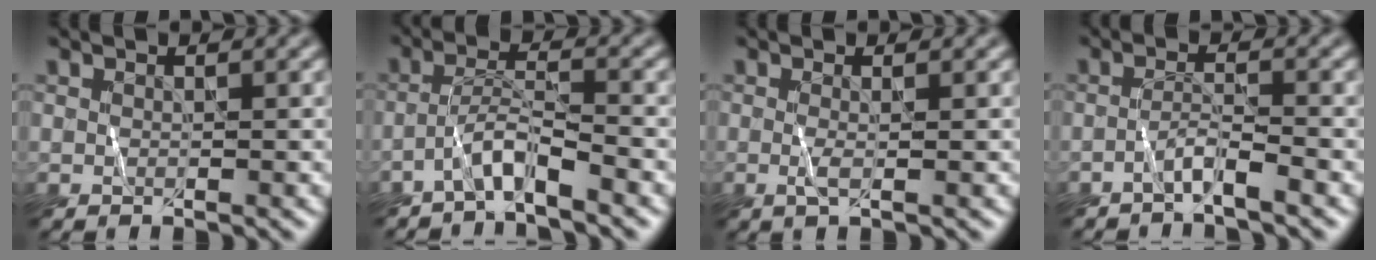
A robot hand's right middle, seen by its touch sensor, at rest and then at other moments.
{"total": 3.0, "force": [-2.3, 0.2, 1.9], "torque": [-0.034, 0.014, -0.051]}
{"total": 0.8, "force": [-0.2, 0.1, 0.8], "torque": [-0.024, 0.000, -0.004]}
{"total": 2.0, "force": [-1.4, 0.0, 1.4], "torque": [-0.023, 0.008, -0.035]}